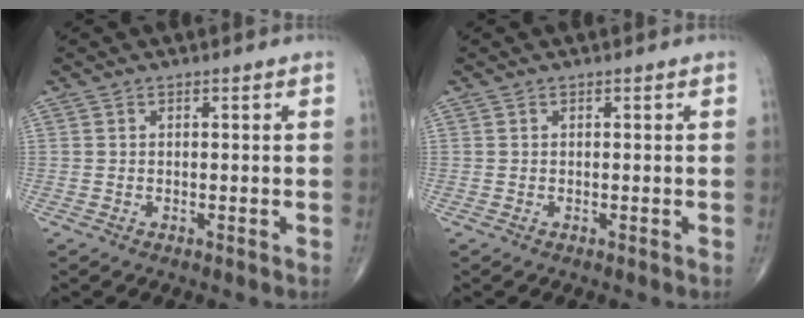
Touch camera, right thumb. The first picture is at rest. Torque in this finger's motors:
{"motor_torque": [0.00, 0.00, 0.00, 0.00, 0.01]}